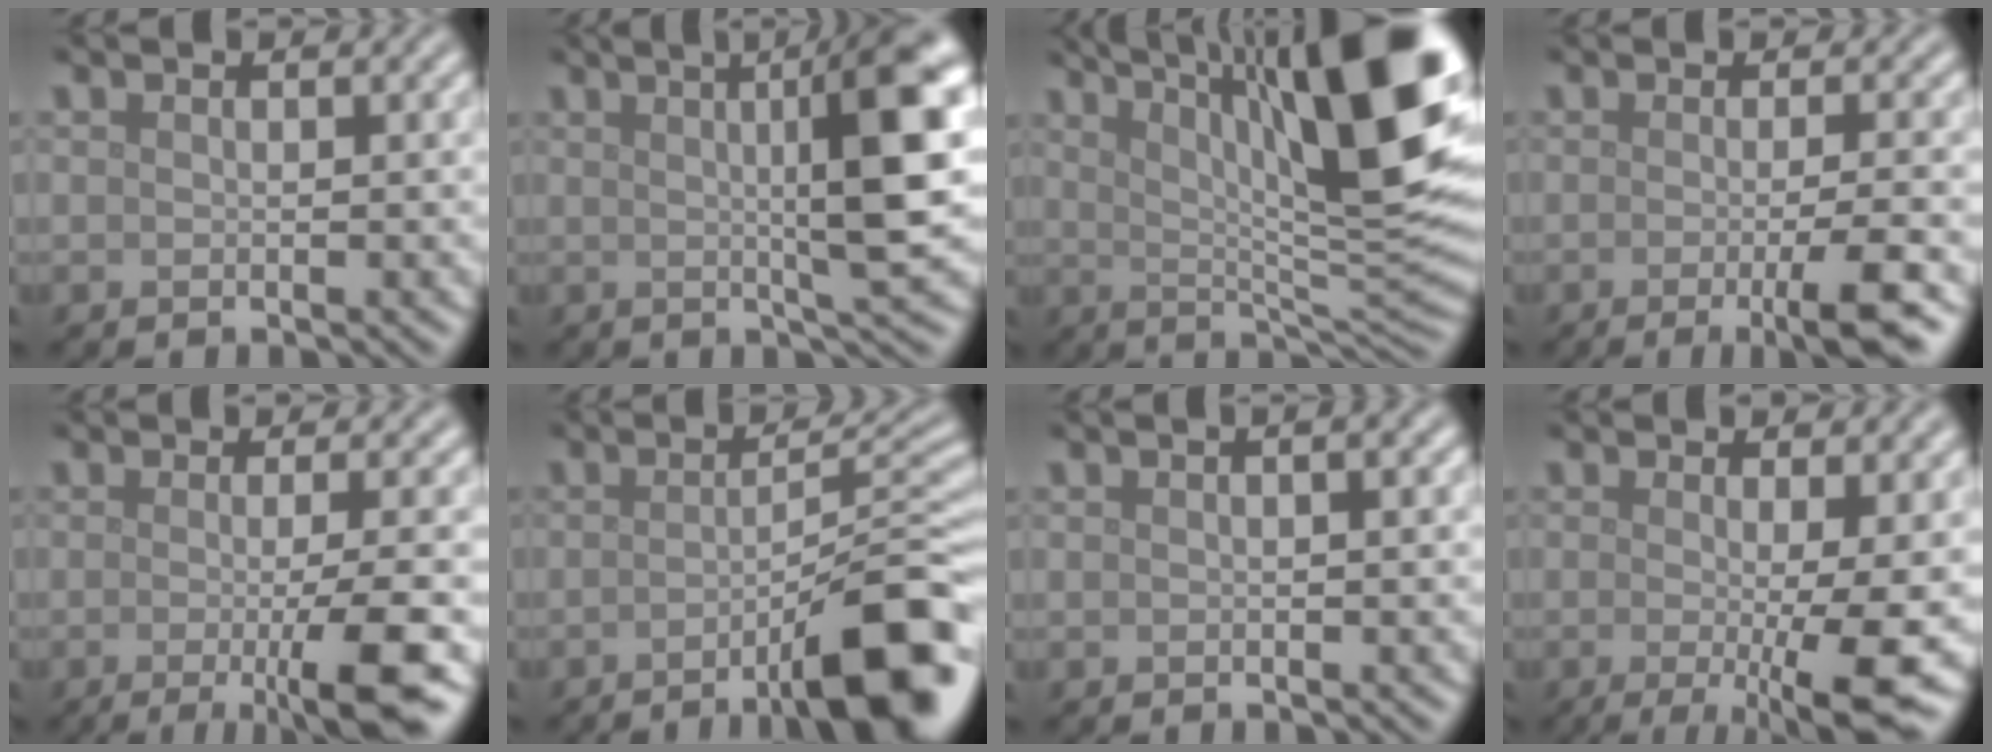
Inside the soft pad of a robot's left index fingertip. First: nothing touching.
{"total": 9.5, "force": [1.7, 1.5, 9.2], "torque": [-0.110, 0.015, 0.024]}
{"total": 15.8, "force": [6.3, 4.2, 13.9], "torque": [-0.178, 0.012, 0.098]}
{"total": 5.1, "force": [-1.4, 1.1, 4.7], "torque": [-0.064, -0.008, -0.025]}
{"total": 6.7, "force": [-1.5, 1.3, 6.4], "torque": [-0.089, -0.013, -0.026]}
{"total": 9.8, "force": [-4.2, 2.1, 8.6], "torque": [-0.096, 0.012, -0.066]}
{"total": 1.5, "force": [0.4, 0.4, 1.4], "torque": [-0.021, 0.006, 0.000]}
{"total": 8.1, "force": [-1.3, 1.5, 7.8], "torque": [-0.109, -0.018, -0.018]}